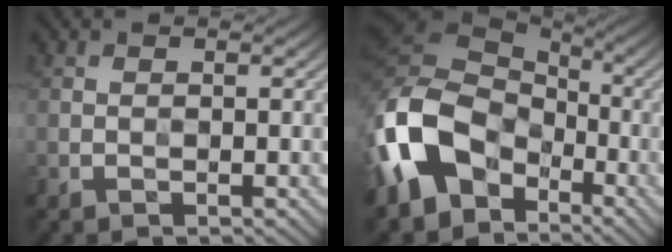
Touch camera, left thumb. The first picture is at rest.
{"total": 15.8, "force": [-5.5, 11.6, 9.3], "torque": [-0.244, -0.015, -0.115]}